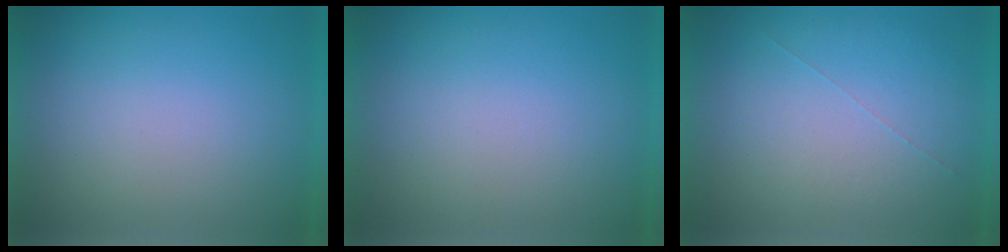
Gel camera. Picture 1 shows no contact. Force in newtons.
{"total": 0.0}
{"total": 1.0}